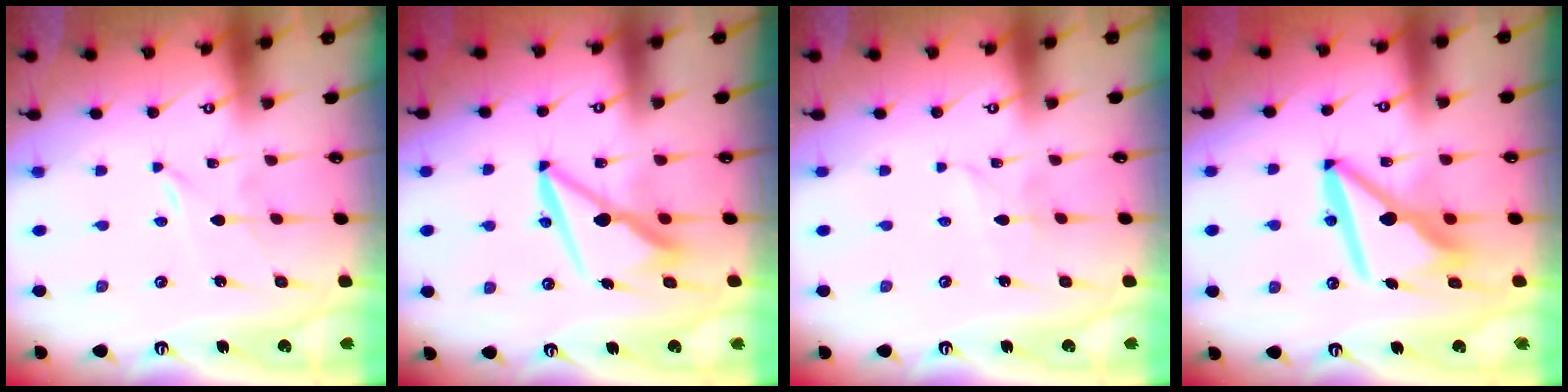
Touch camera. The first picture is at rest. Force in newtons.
{"total": 8.6, "press": 8.4, "slide": 1.6}
{"total": 2.3, "press": 2.3, "slide": 0.0}
{"total": 11.6, "press": 11.5, "slide": 1.2}